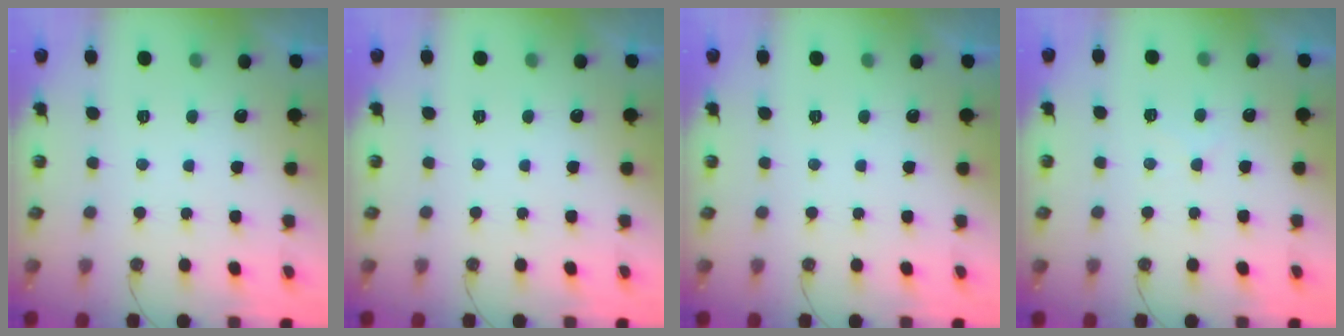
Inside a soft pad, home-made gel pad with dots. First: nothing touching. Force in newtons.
{"total": 0.0}
{"total": 0.0}
{"total": 7.0, "press": 6.9, "slide": 0.5}